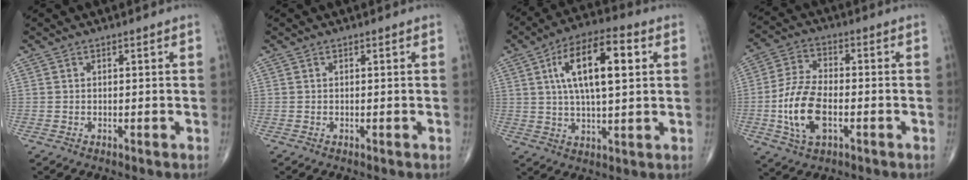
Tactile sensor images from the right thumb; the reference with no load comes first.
{"total": 0.0}
{"total": 15.2, "force": [4.0, 5.8, 13.5], "torque": [-0.224, 0.009, 0.062]}
{"total": 12.1, "force": [-2.9, 6.3, 9.9], "torque": [-0.200, 0.012, -0.056]}